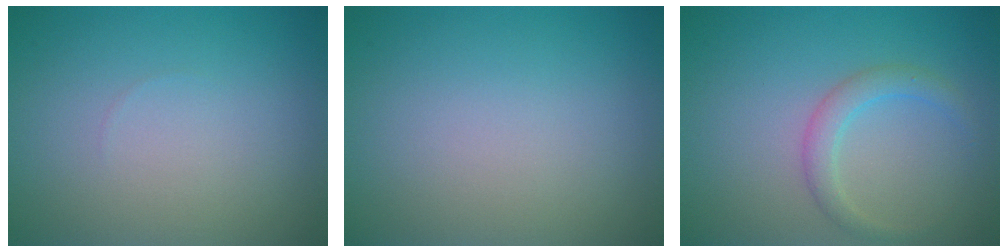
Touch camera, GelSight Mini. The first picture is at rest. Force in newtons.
{"total": 0.0}
{"total": 2.1, "press": 2.1, "slide": 0.0}